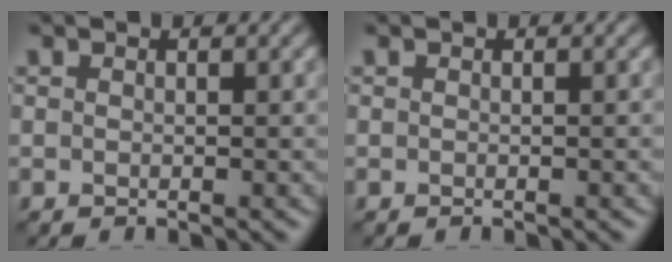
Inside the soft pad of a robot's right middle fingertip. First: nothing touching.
{"total": 0.0}